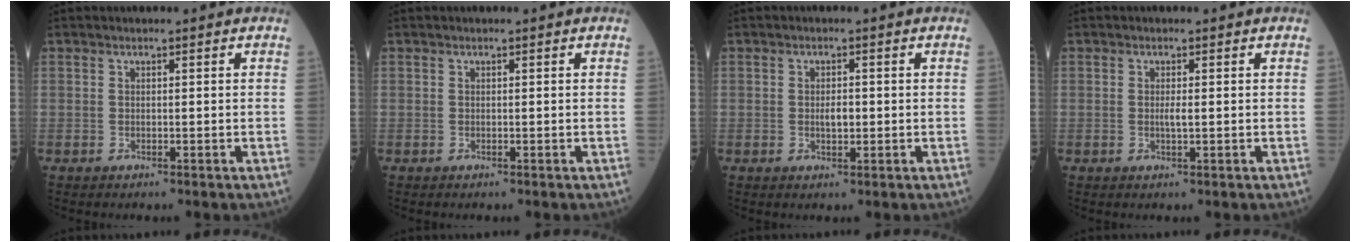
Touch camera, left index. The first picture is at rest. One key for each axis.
{"total": 0.0}
{"total": 2.1, "fx": -0.3, "fy": 0.9, "fz": 1.8, "tx": -0.034, "ty": -0.002, "tz": -0.005}
{"total": 1.3, "fx": -0.2, "fy": 0.2, "fz": 1.2, "tx": -0.027, "ty": -0.005, "tz": -0.003}